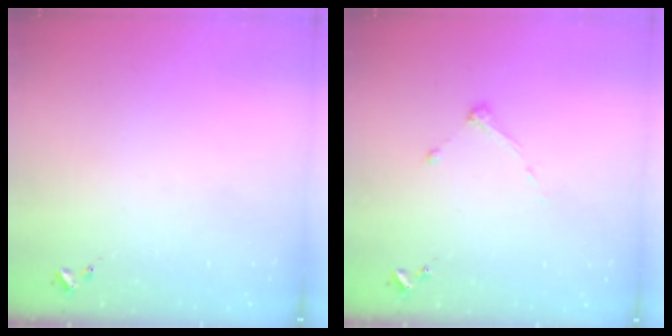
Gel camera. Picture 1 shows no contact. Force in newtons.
{"total": 3.6, "press": 3.6, "slide": 0.4}